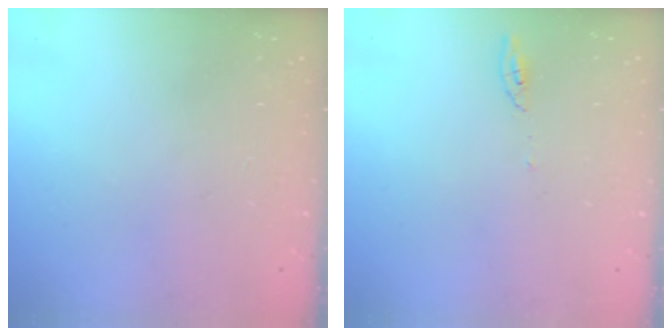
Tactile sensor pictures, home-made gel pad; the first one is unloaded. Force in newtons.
{"total": 3.8, "press": 3.7, "slide": 0.4}